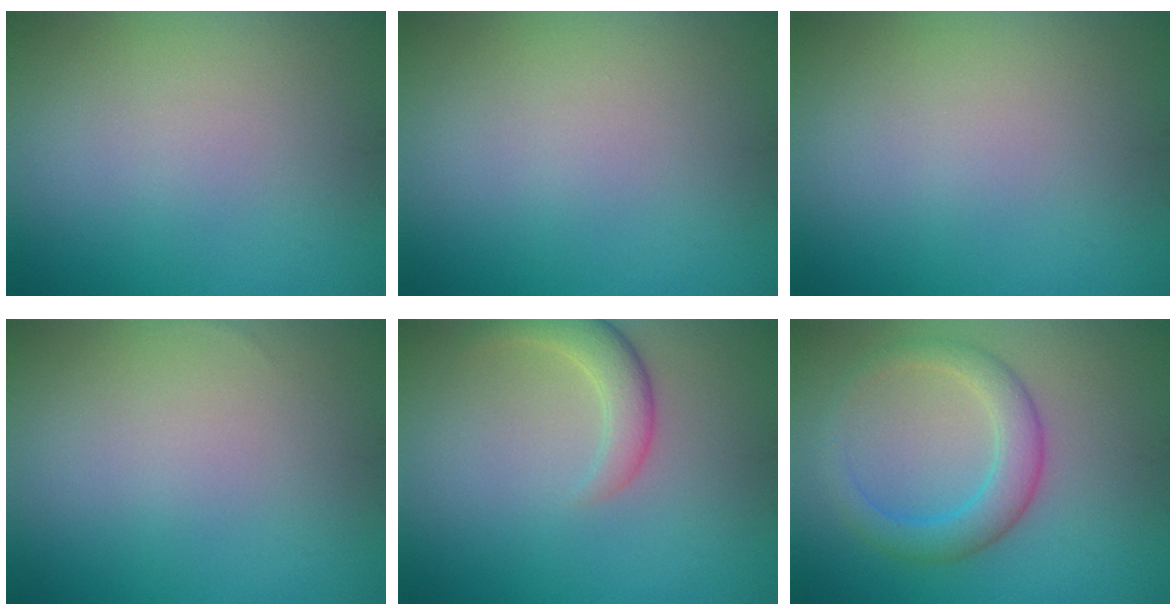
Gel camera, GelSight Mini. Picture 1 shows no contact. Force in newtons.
{"total": 0.0}
{"total": 0.0}
{"total": 0.0}
{"total": 3.1, "press": 3.1, "slide": 0.3}
{"total": 3.8, "press": 3.8, "slide": 0.1}